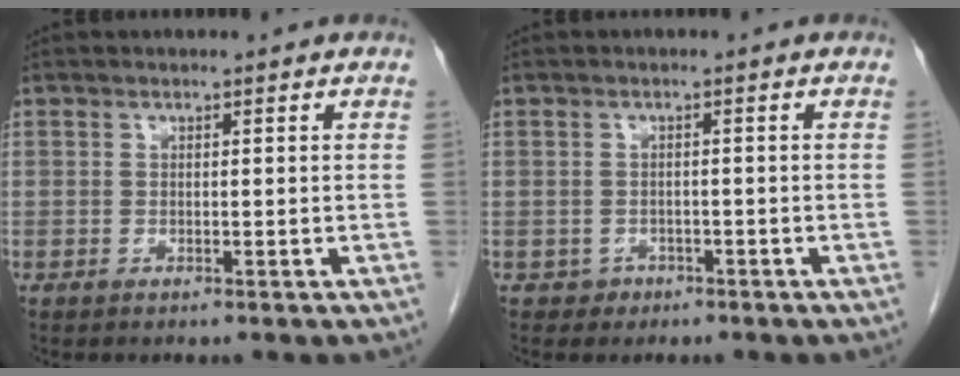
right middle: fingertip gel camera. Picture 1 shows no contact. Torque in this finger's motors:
{"motor_torque": [-0.51, 0.03, -0.04, -0.01]}